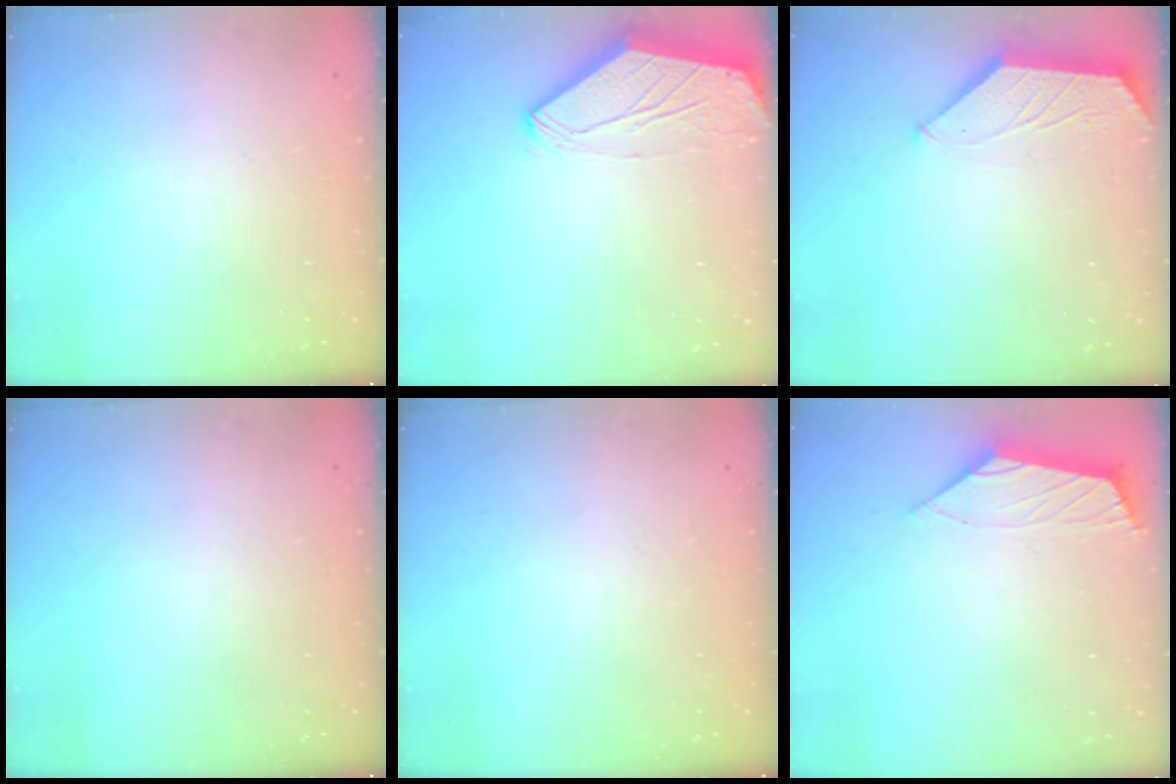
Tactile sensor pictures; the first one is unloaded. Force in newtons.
{"total": 0.0}
{"total": 1.6, "press": 1.6, "slide": 0.3}
{"total": 0.0}
{"total": 0.0}
{"total": 2.9, "press": 2.8, "slide": 0.6}